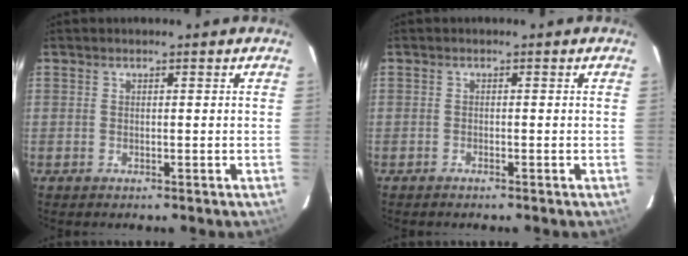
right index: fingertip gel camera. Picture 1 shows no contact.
{"total": 0.7, "force": [-0.6, 0.0, 0.2], "torque": [-0.008, 0.000, -0.013]}